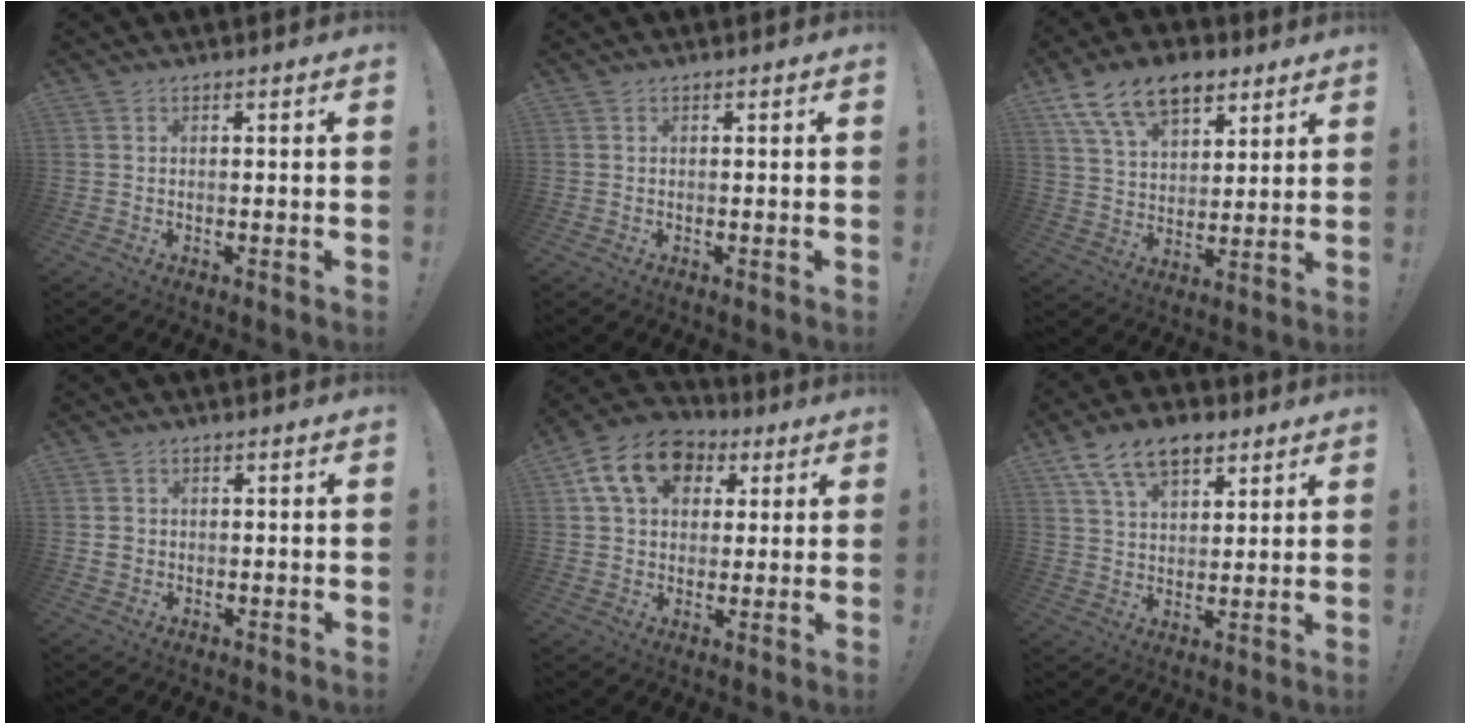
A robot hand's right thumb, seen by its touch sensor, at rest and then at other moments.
{"total": 0.0}
{"total": 15.7, "force": [9.2, 9.2, 8.7], "torque": [-0.149, -0.041, 0.173]}
{"total": 2.1, "force": [0.3, 2.0, 0.7], "torque": [-0.004, 0.000, 0.006]}
{"total": 15.4, "force": [6.1, 11.3, 8.4], "torque": [-0.130, -0.012, 0.117]}
{"total": 11.9, "force": [7.2, 6.8, 6.6], "torque": [-0.120, -0.020, 0.139]}